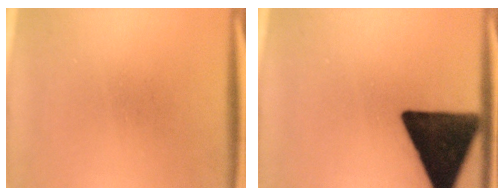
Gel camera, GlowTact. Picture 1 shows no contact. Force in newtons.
{"total": 17.8}